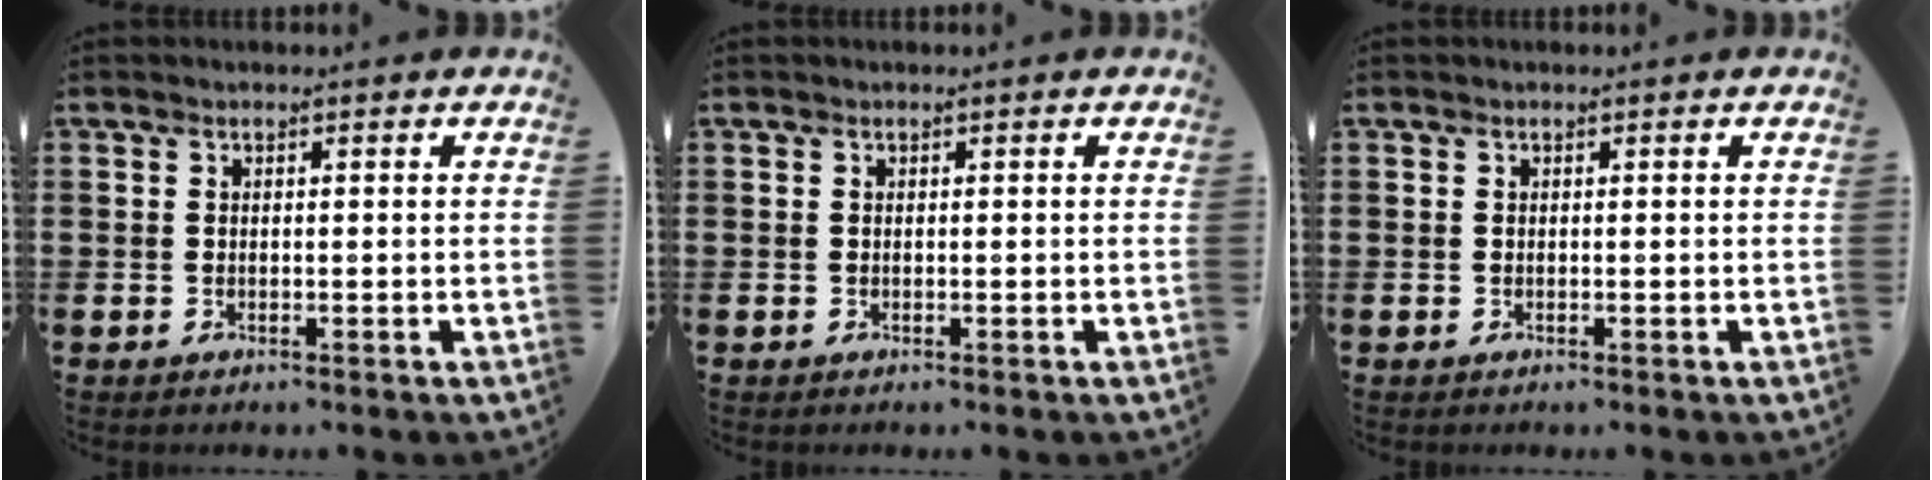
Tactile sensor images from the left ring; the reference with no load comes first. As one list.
[{"total": 0.0}, {"total": 0.0}]